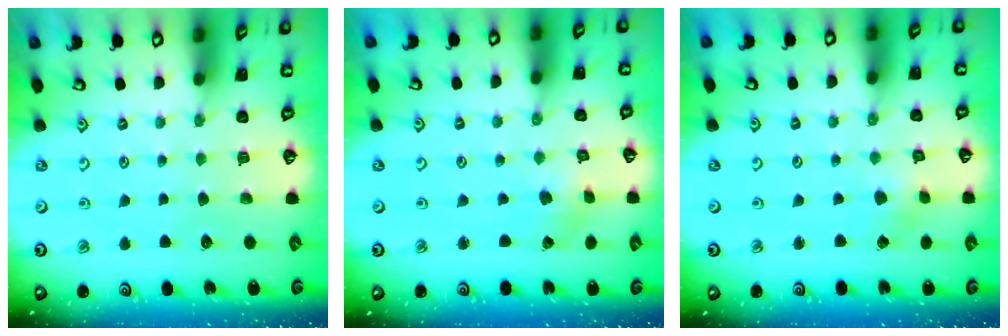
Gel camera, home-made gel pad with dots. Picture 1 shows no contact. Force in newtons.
{"total": 1.2, "press": 1.2, "slide": 0.2}
{"total": 2.4, "press": 2.4, "slide": 0.2}